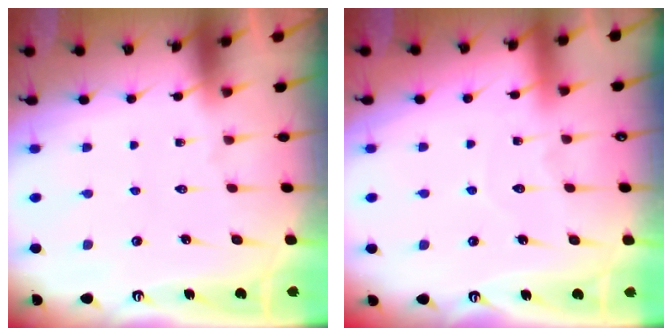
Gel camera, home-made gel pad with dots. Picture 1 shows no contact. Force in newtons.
{"total": 4.5, "press": 4.4, "slide": 0.5}